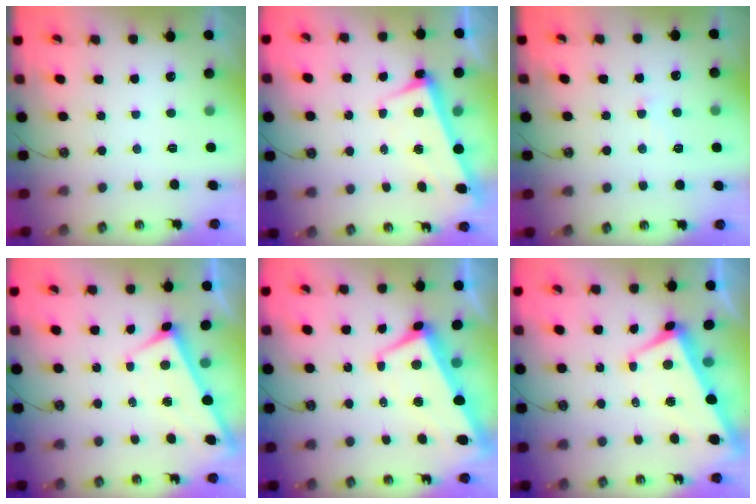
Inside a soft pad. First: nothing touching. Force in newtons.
{"total": 2.2, "press": 2.0, "slide": 1.0}
{"total": 0.9, "press": 0.6, "slide": 0.7}
{"total": 1.9, "press": 1.9, "slide": 0.2}
{"total": 1.8, "press": 1.1, "slide": 1.3}
{"total": 1.2, "press": 0.6, "slide": 1.0}